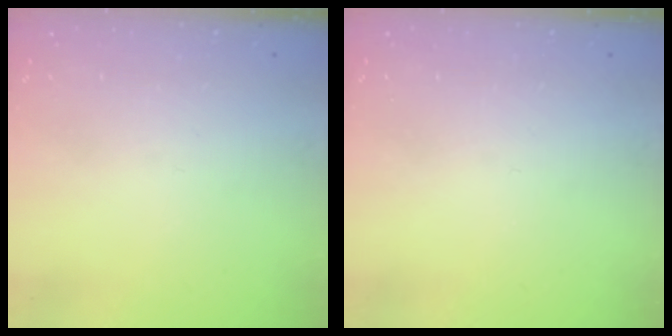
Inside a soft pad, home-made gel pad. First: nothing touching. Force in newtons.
{"total": 0.0}